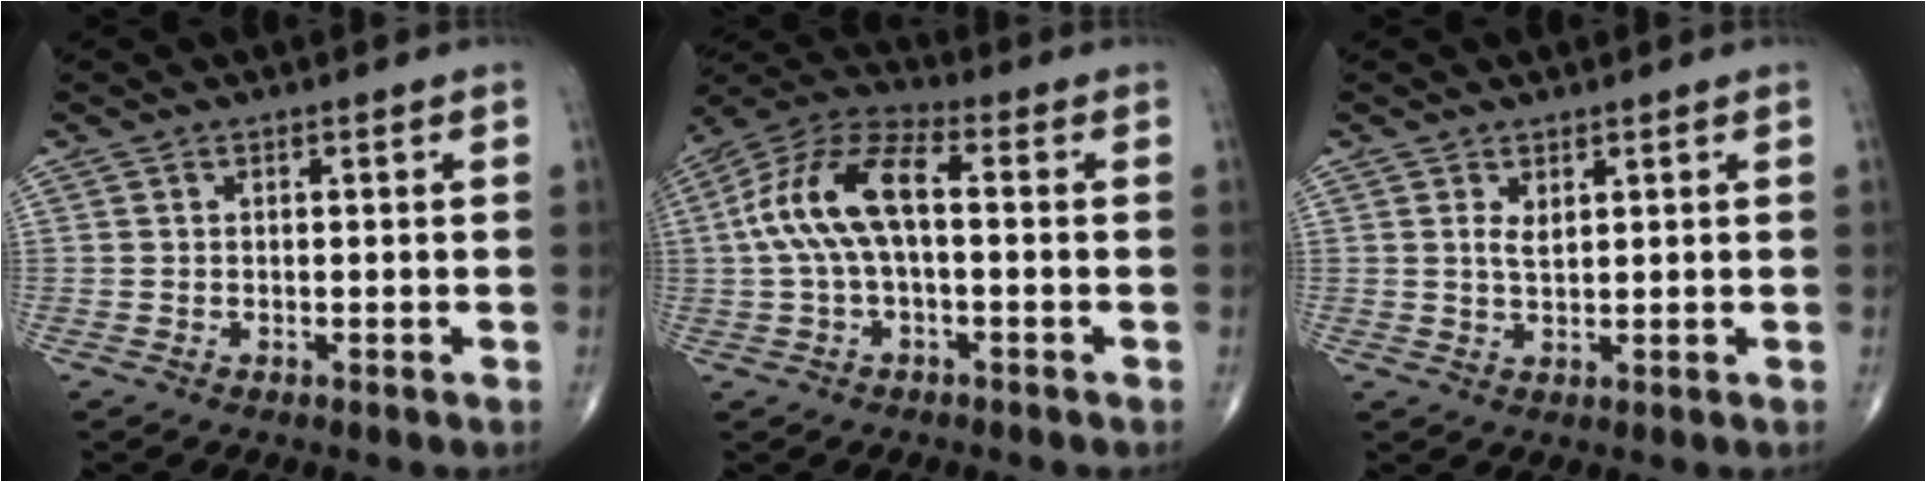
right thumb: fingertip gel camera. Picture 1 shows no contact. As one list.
[{"total": 13.1, "force": [0.5, 6.0, 11.7], "torque": [-0.244, 0.043, 0.001]}, {"total": 2.1, "force": [1.1, 1.0, 1.5], "torque": [-0.023, -0.011, 0.024]}]